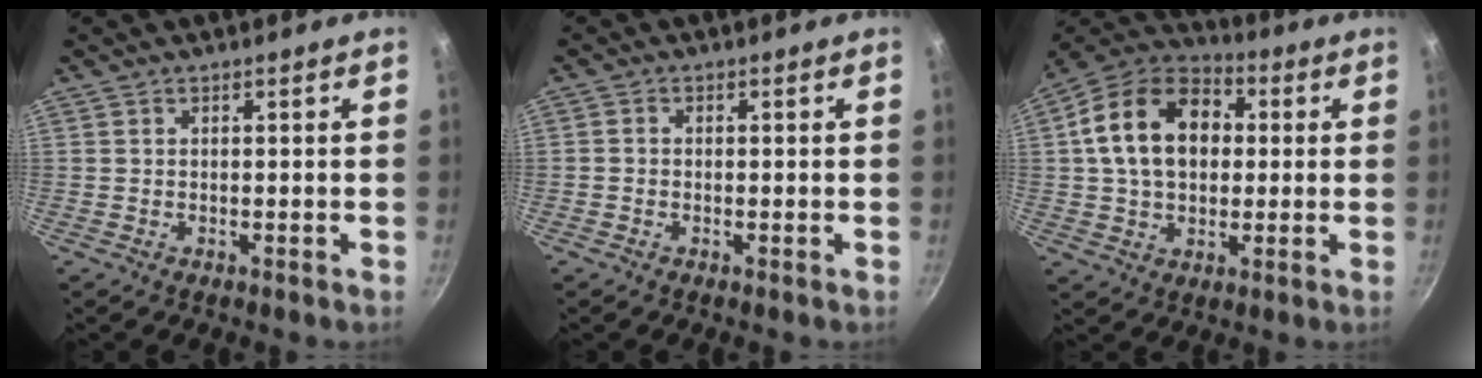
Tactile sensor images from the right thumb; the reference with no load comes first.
{"total": 0.8, "force": [-0.3, 0.7, 0.4], "torque": [-0.007, 0.003, -0.007]}
{"total": 18.1, "force": [2.7, 12.9, 12.3], "torque": [-0.187, 0.028, 0.032]}